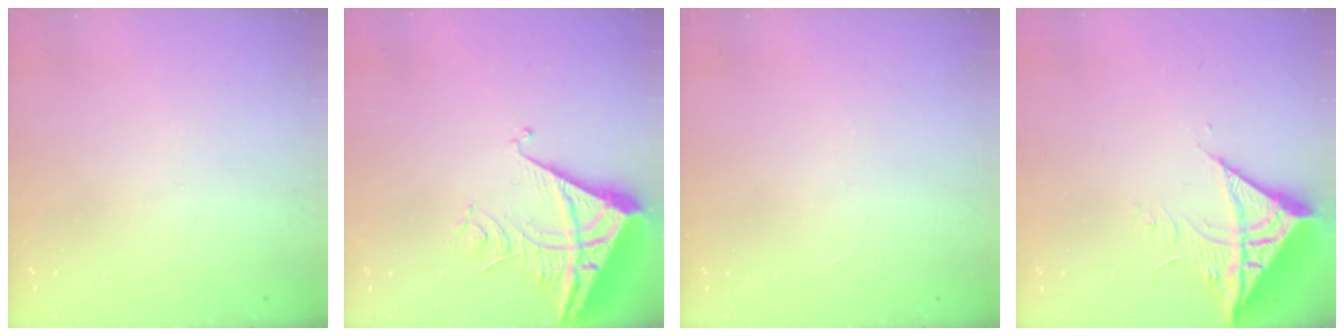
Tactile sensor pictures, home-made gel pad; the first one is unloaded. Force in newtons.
{"total": 9.1, "press": 9.1, "slide": 1.0}
{"total": 0.0}
{"total": 10.4, "press": 10.3, "slide": 1.4}